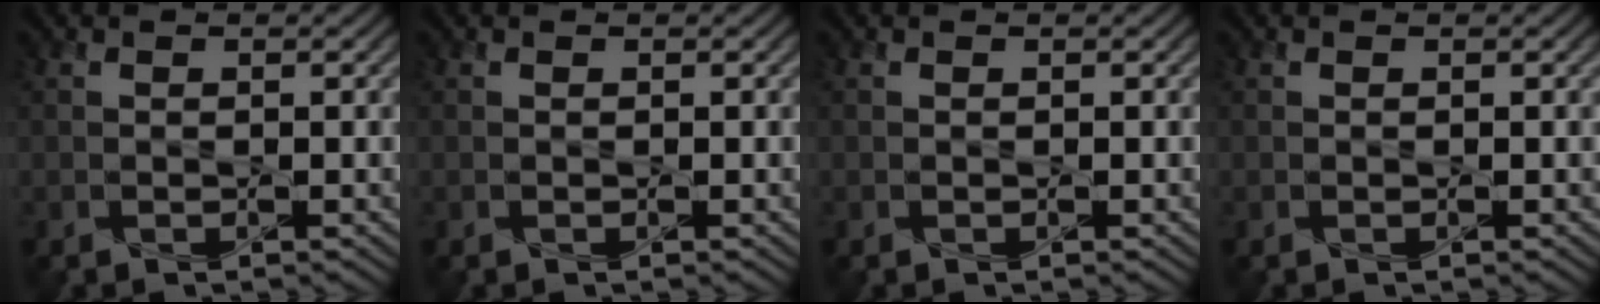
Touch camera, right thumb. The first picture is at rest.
{"total": 0.0}
{"total": 0.0}
{"total": 0.0}